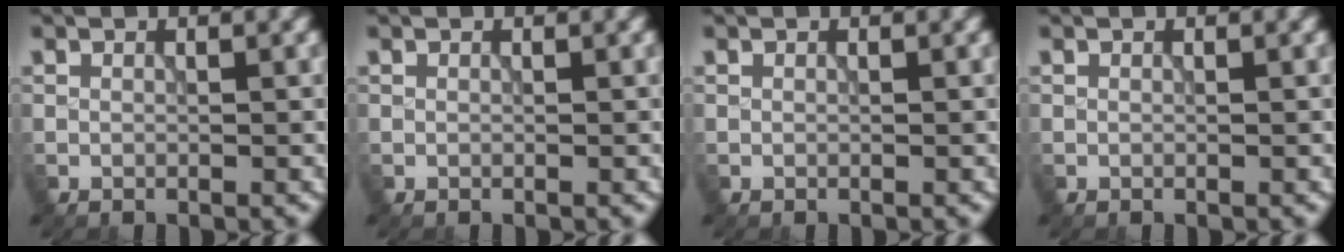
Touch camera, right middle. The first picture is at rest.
{"total": 0.0}
{"total": 0.0}
{"total": 0.0}